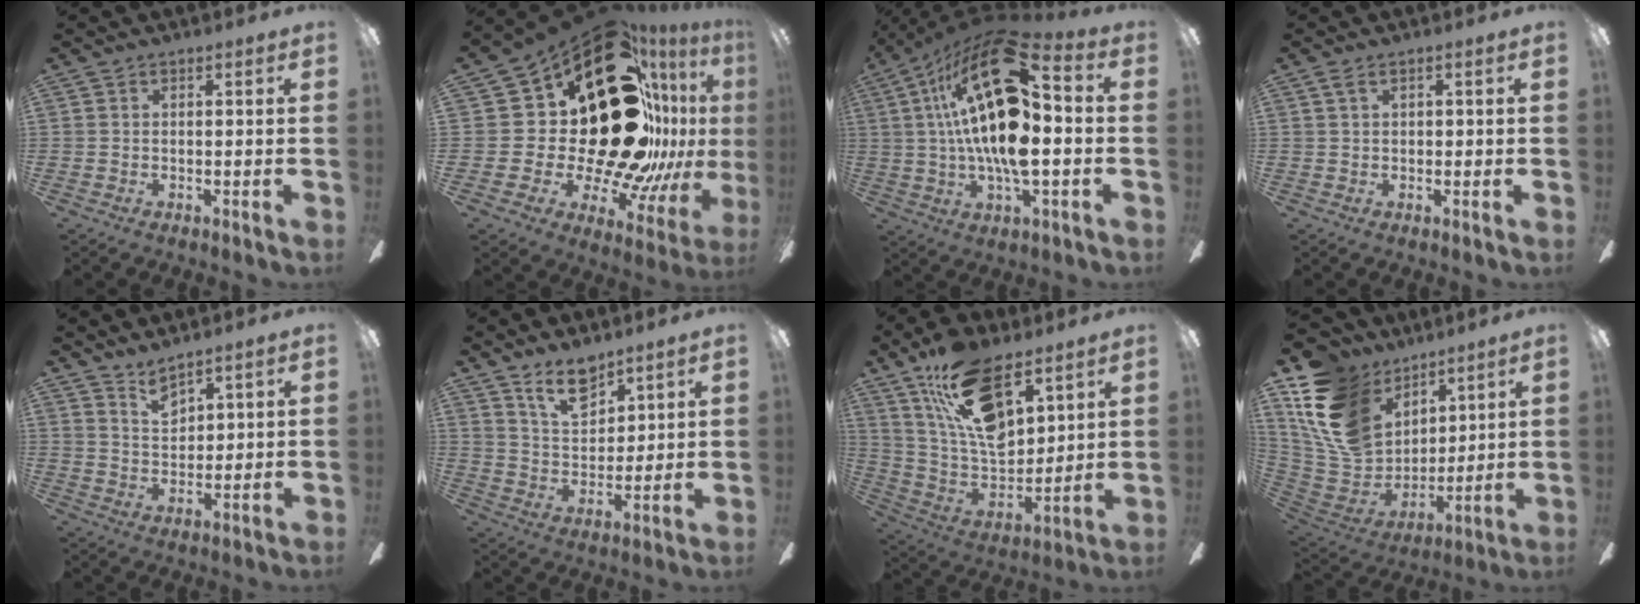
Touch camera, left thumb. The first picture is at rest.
{"total": 40.3, "force": [8.1, 21.7, 33.0], "torque": [-0.522, -0.110, 0.201]}
{"total": 24.5, "force": [5.1, 10.1, 21.8], "torque": [-0.394, -0.030, 0.080]}
{"total": 1.8, "force": [0.7, 0.9, 1.4], "torque": [-0.030, 0.005, 0.012]}
{"total": 5.3, "force": [4.6, 2.2, 1.5], "torque": [-0.028, -0.024, 0.084]}
{"total": 10.5, "force": [7.7, 5.4, 4.8], "torque": [-0.078, -0.034, 0.140]}
{"total": 20.3, "force": [12.4, 9.8, 12.7], "torque": [-0.239, -0.057, 0.223]}
{"total": 19.9, "force": [9.1, 14.1, 10.6], "torque": [-0.252, -0.042, 0.175]}